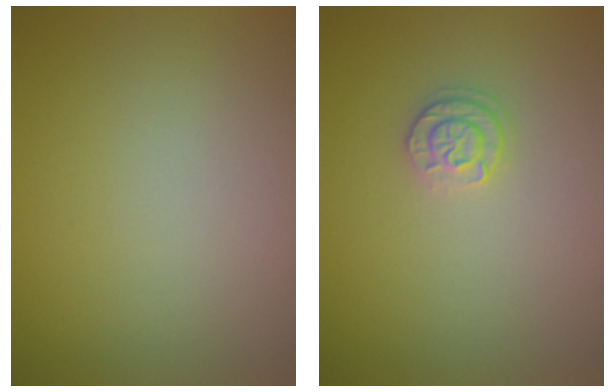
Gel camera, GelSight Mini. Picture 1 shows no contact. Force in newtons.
{"total": 1.8, "press": 1.7, "slide": 0.4}